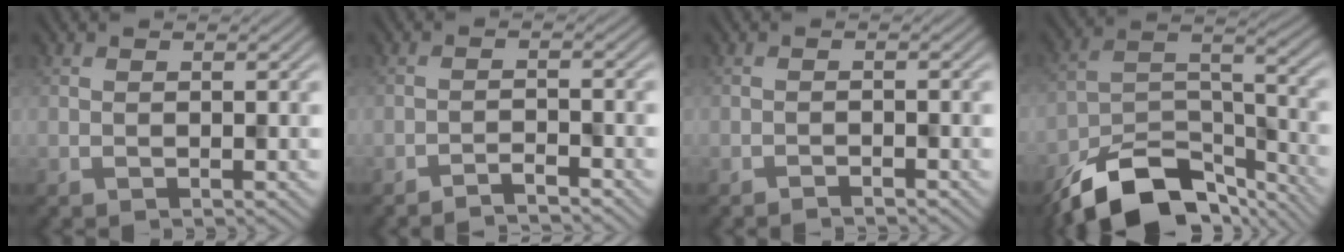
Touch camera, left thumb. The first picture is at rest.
{"total": 2.2, "force": [-2.1, 0.1, 0.8], "torque": [-0.011, 0.004, -0.042]}
{"total": 1.0, "force": [-0.9, 0.0, 0.3], "torque": [-0.003, 0.001, -0.020]}
{"total": 14.4, "force": [-11.1, 6.1, 6.9], "torque": [-0.141, -0.008, -0.189]}